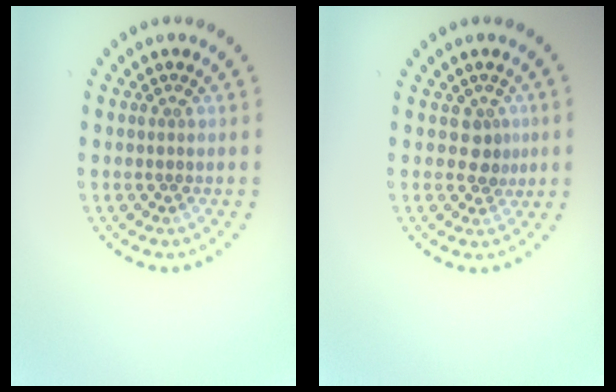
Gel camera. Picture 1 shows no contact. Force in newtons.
{"total": 1.6, "press": 1.3, "slide": 0.9}